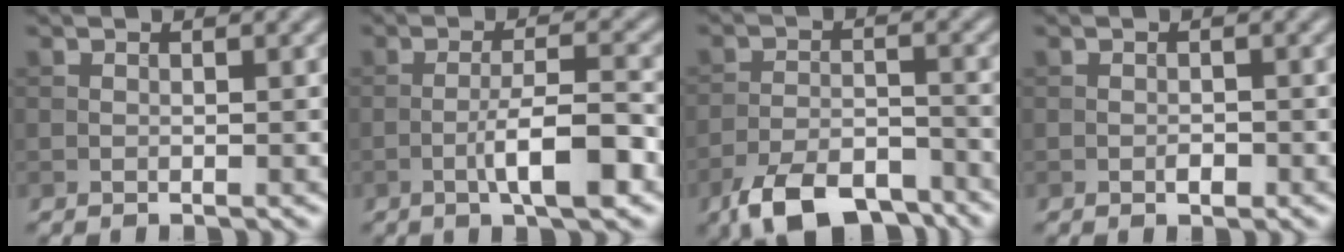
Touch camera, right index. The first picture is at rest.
{"total": 5.4, "force": [-2.1, 1.0, 4.9], "torque": [-0.082, 0.006, -0.035]}
{"total": 8.1, "force": [-6.1, 3.1, 4.3], "torque": [-0.073, -0.012, -0.113]}
{"total": 0.9, "force": [-0.4, 0.5, 0.7], "torque": [-0.009, 0.001, -0.007]}